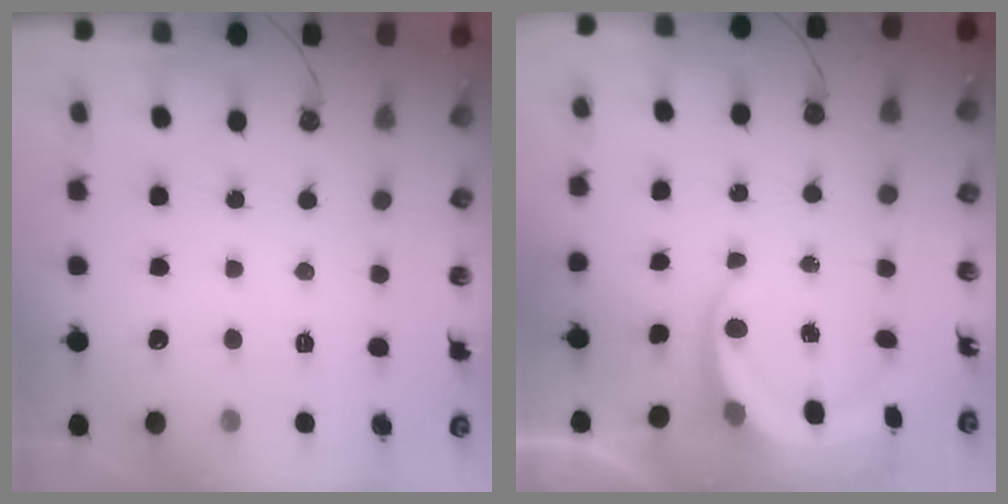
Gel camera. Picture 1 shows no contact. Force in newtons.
{"total": 7.2, "press": 7.0, "slide": 1.4}